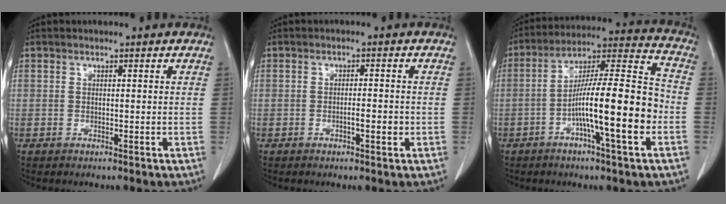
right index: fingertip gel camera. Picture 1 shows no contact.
{"total": 2.4, "force": [-0.6, 0.5, 2.3], "torque": [-0.042, 0.000, -0.009]}
{"total": 16.5, "force": [-4.5, 1.1, 15.9], "torque": [-0.263, 0.010, -0.077]}